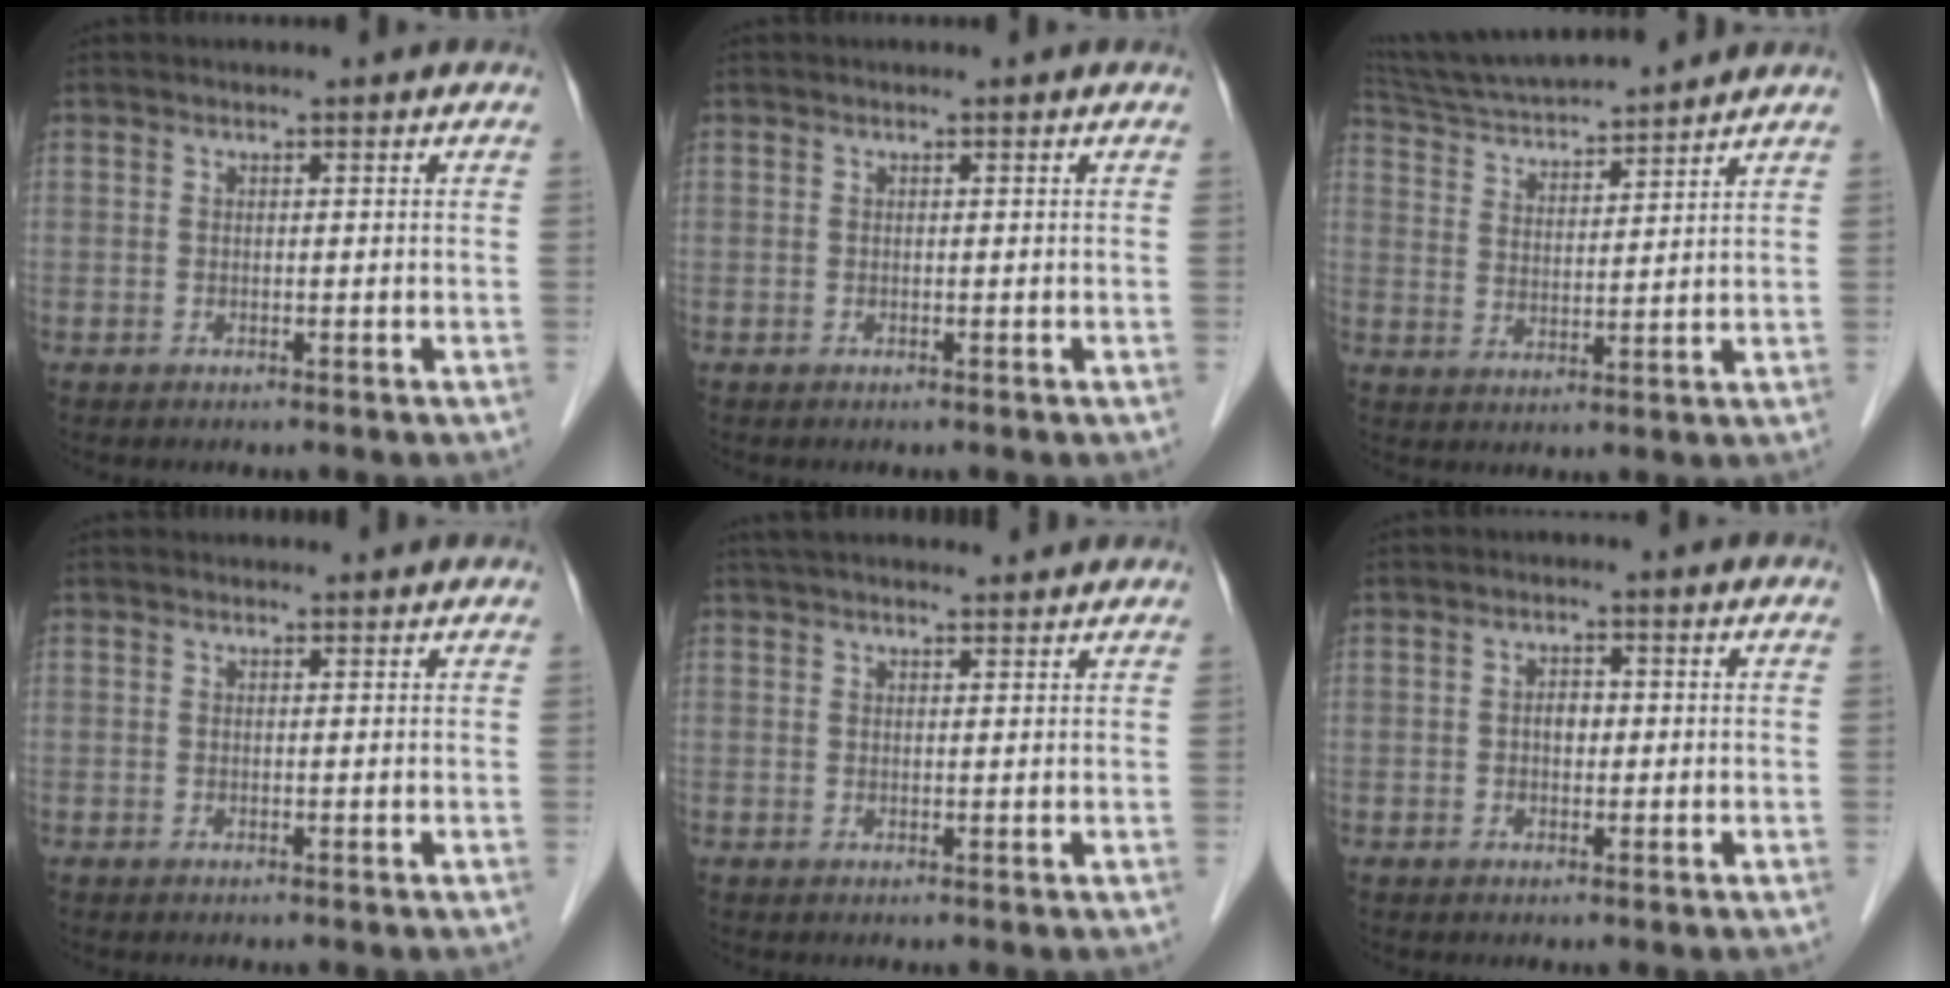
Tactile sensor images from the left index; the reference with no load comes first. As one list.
[{"total": 0.0}, {"total": 14.1, "force": [13.0, 0.6, 5.3], "torque": [-0.103, 0.020, 0.223]}, {"total": 2.7, "force": [2.6, 0.4, 0.4], "torque": [-0.009, 0.020, 0.033]}, {"total": 11.0, "force": [9.9, 1.8, 4.5], "torque": [-0.066, 0.038, 0.141]}, {"total": 1.8, "force": [0.0, 1.2, 1.4], "torque": [-0.023, 0.005, -0.002]}]